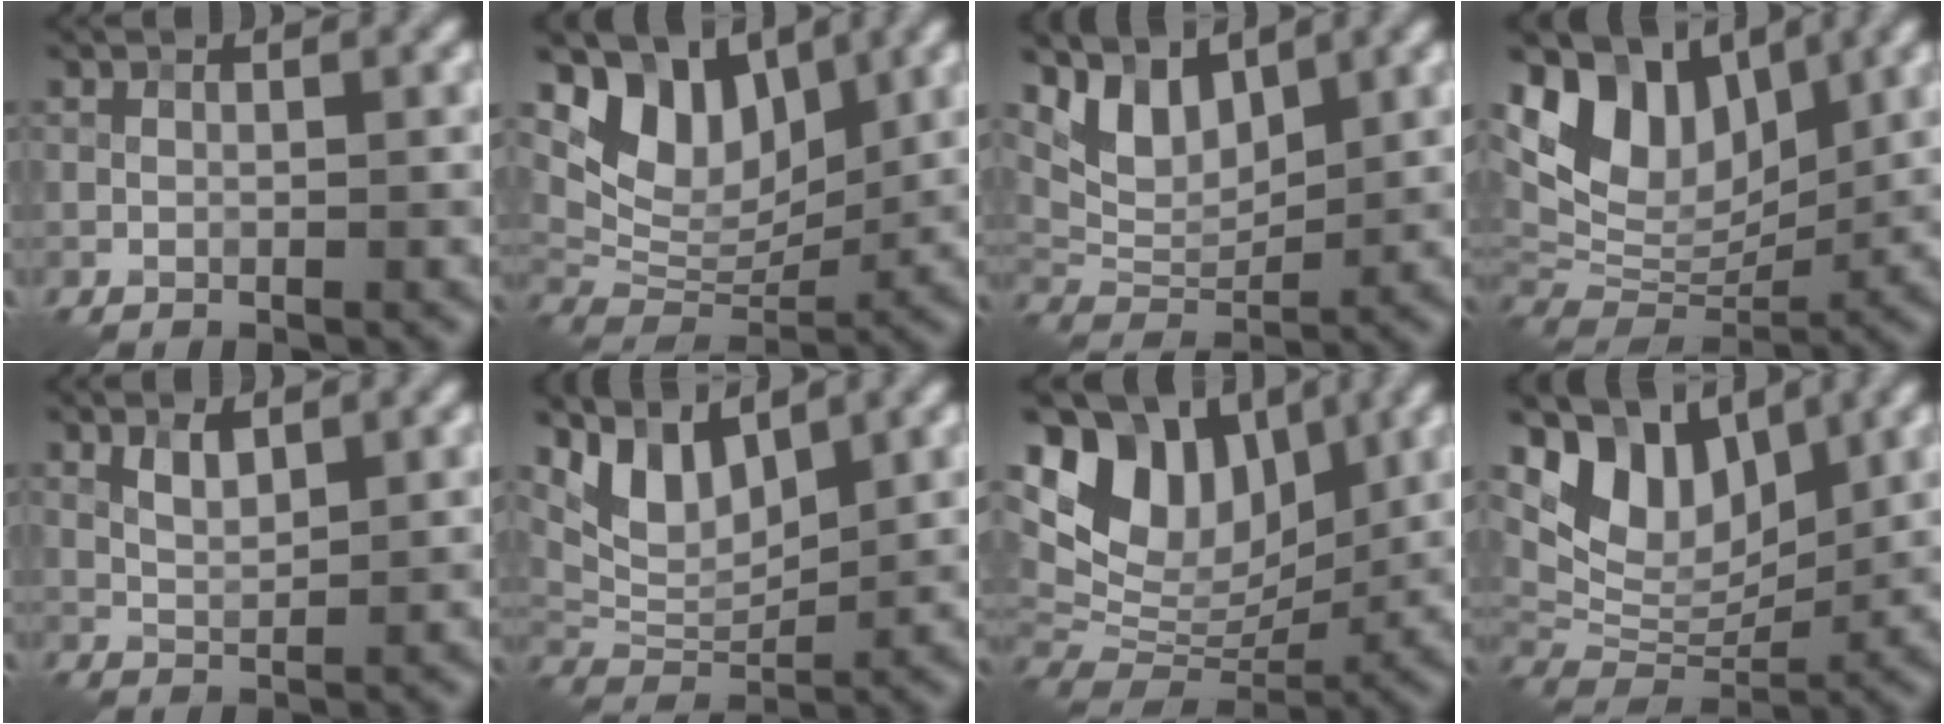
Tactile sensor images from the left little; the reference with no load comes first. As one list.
[{"total": 7.4, "force": [4.0, 4.7, 4.1], "torque": [-0.069, -0.010, 0.070]}, {"total": 4.6, "force": [3.0, 2.4, 2.5], "torque": [-0.054, -0.010, 0.057]}, {"total": 9.1, "force": [4.3, 6.0, 5.4], "torque": [-0.096, -0.002, 0.073]}, {"total": 2.1, "force": [1.1, 0.9, 1.5], "torque": [-0.032, -0.001, 0.025]}, {"total": 5.1, "force": [3.2, 2.5, 3.1], "torque": [-0.063, -0.009, 0.061]}, {"total": 10.2, "force": [4.2, 7.1, 5.9], "torque": [-0.109, 0.001, 0.079]}, {"total": 7.6, "force": [4.1, 4.7, 4.3], "torque": [-0.074, -0.008, 0.074]}]